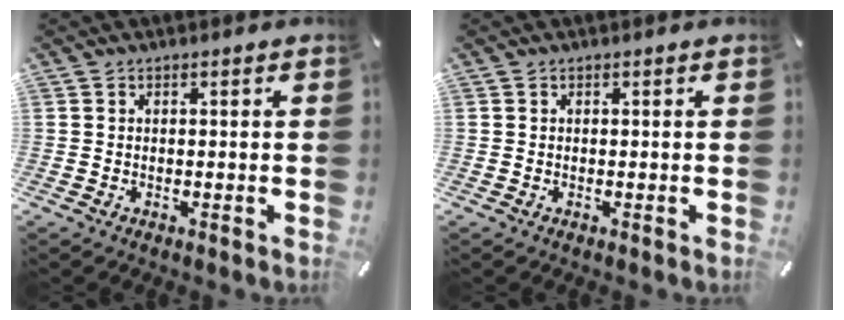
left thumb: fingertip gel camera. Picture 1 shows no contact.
{"total": 0.0}